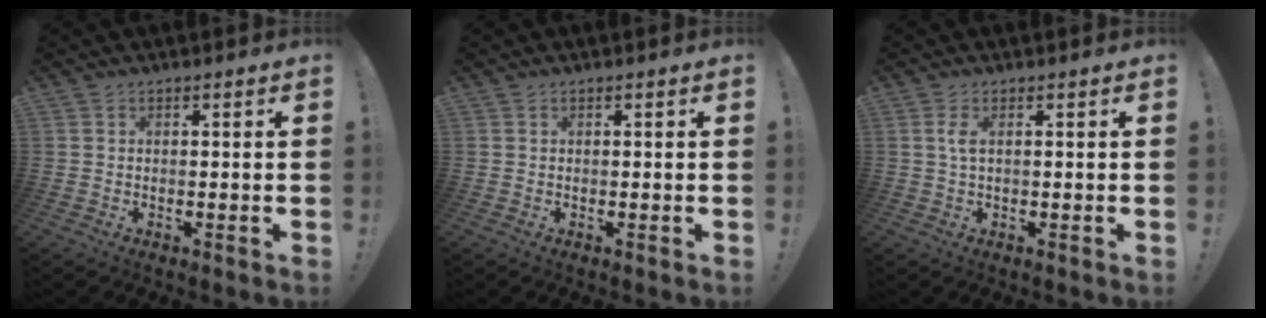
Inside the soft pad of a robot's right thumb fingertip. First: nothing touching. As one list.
[{"total": 0.0}, {"total": 2.4, "force": [0.6, 0.6, 2.2], "torque": [-0.036, -0.001, 0.007]}]